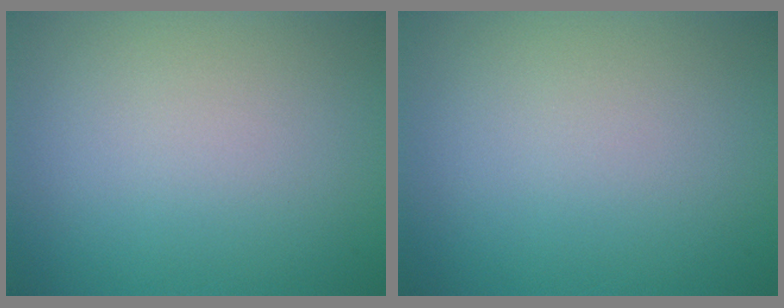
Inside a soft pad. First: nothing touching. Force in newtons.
{"total": 0.0}